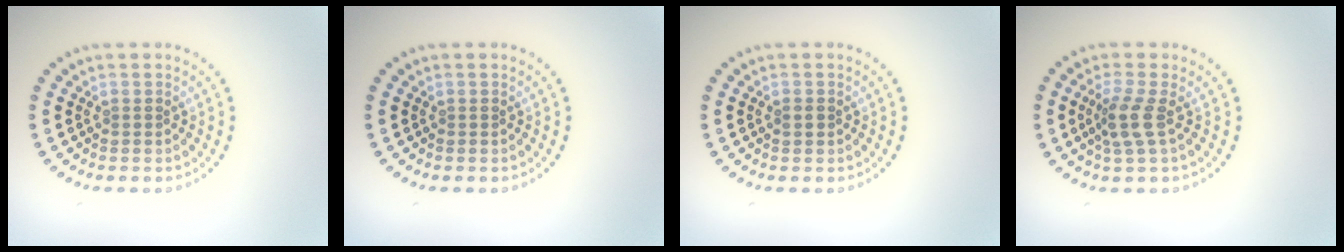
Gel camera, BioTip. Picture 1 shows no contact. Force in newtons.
{"total": 0.0}
{"total": 1.0, "press": 0.9, "slide": 0.2}
{"total": 2.5, "press": 1.9, "slide": 1.6}